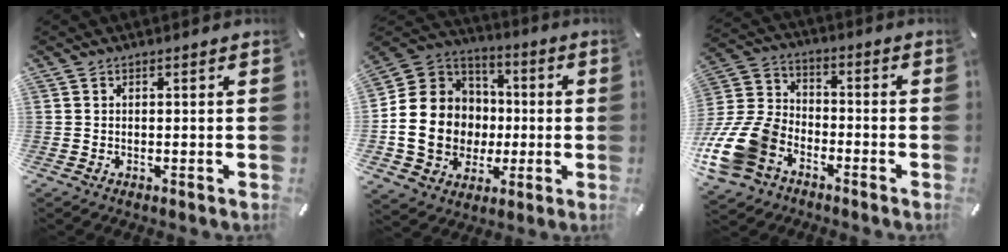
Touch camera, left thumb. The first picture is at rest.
{"total": 18.3, "force": [-2.6, 16.3, 7.9], "torque": [-0.163, 0.005, -0.036]}
{"total": 16.2, "force": [-7.9, 11.6, 8.0], "torque": [-0.176, 0.052, -0.142]}